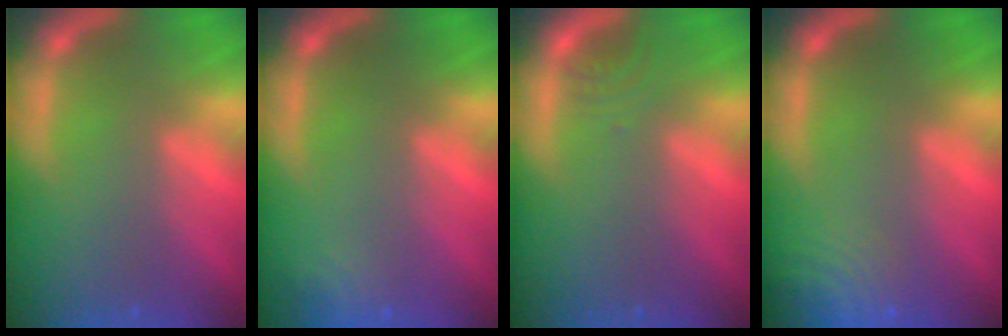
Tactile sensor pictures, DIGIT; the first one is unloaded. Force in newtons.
{"total": 1.9}
{"total": 1.4}
{"total": 6.5}